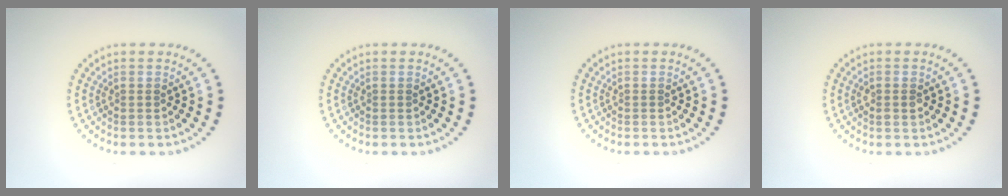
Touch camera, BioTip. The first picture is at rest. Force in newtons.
{"total": 0.0}
{"total": 0.0}
{"total": 1.1, "press": 1.1, "slide": 0.2}